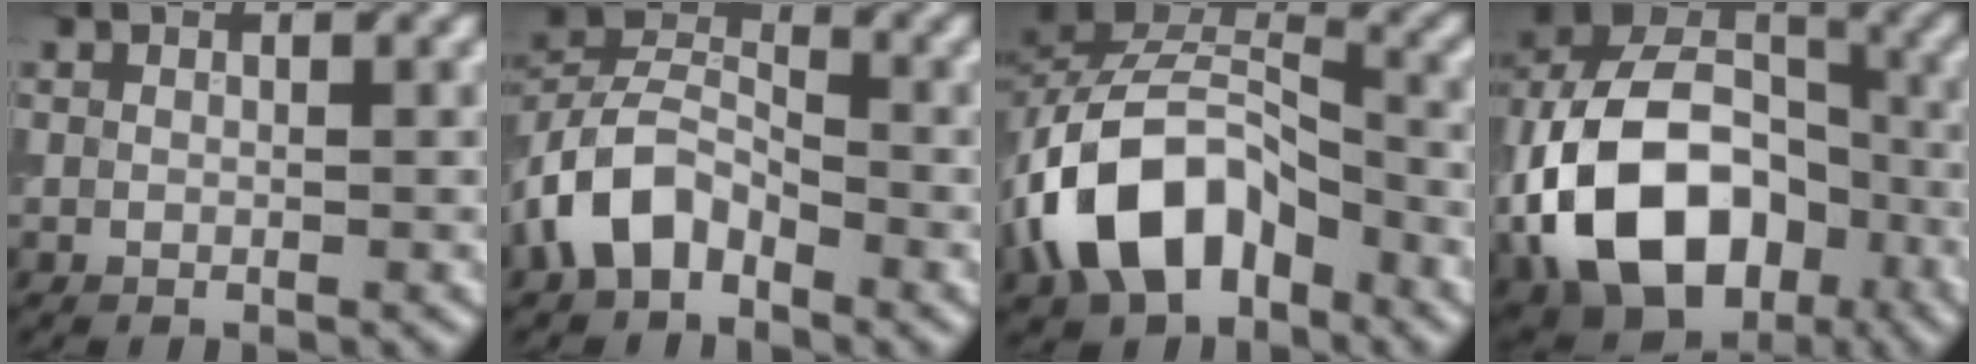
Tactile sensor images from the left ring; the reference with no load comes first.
{"total": 5.5, "force": [-2.9, 3.5, 3.2], "torque": [-0.054, 0.010, -0.067]}
{"total": 10.3, "force": [-4.6, 6.2, 6.8], "torque": [-0.122, 0.013, -0.090]}
{"total": 15.9, "force": [-5.1, 11.0, 10.4], "torque": [-0.209, -0.015, -0.097]}